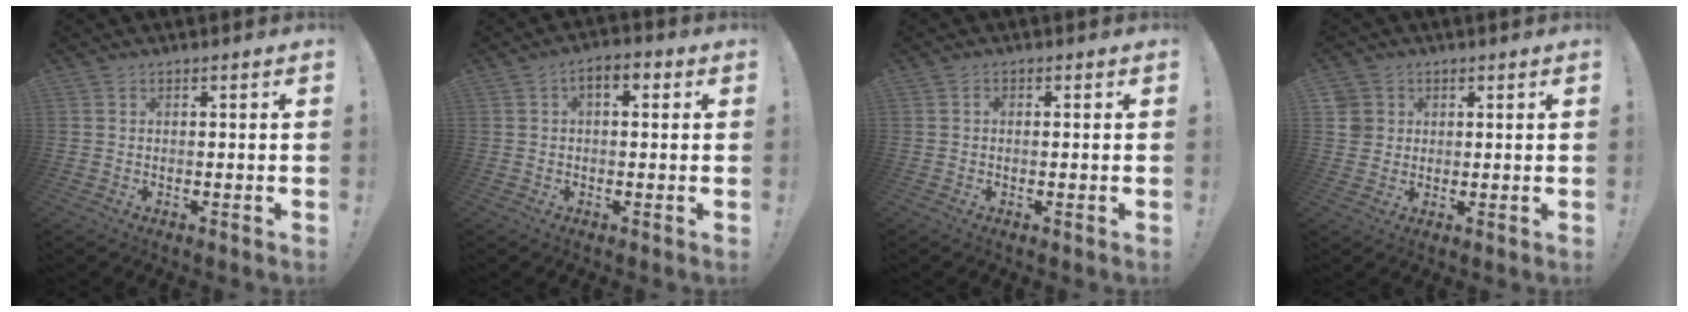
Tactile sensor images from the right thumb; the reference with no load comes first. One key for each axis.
{"total": 4.3, "fx": 0.6, "fy": 2.3, "fz": 3.6, "tx": -0.054, "ty": 0.006, "tz": 0.008}
{"total": 0.9, "fx": -0.3, "fy": 0.4, "fz": 0.7, "tx": -0.017, "ty": 0.005, "tz": -0.005}
{"total": 4.7, "fx": 1.5, "fy": 4.4, "fz": 1.0, "tx": -0.013, "ty": -0.001, "tz": 0.031}